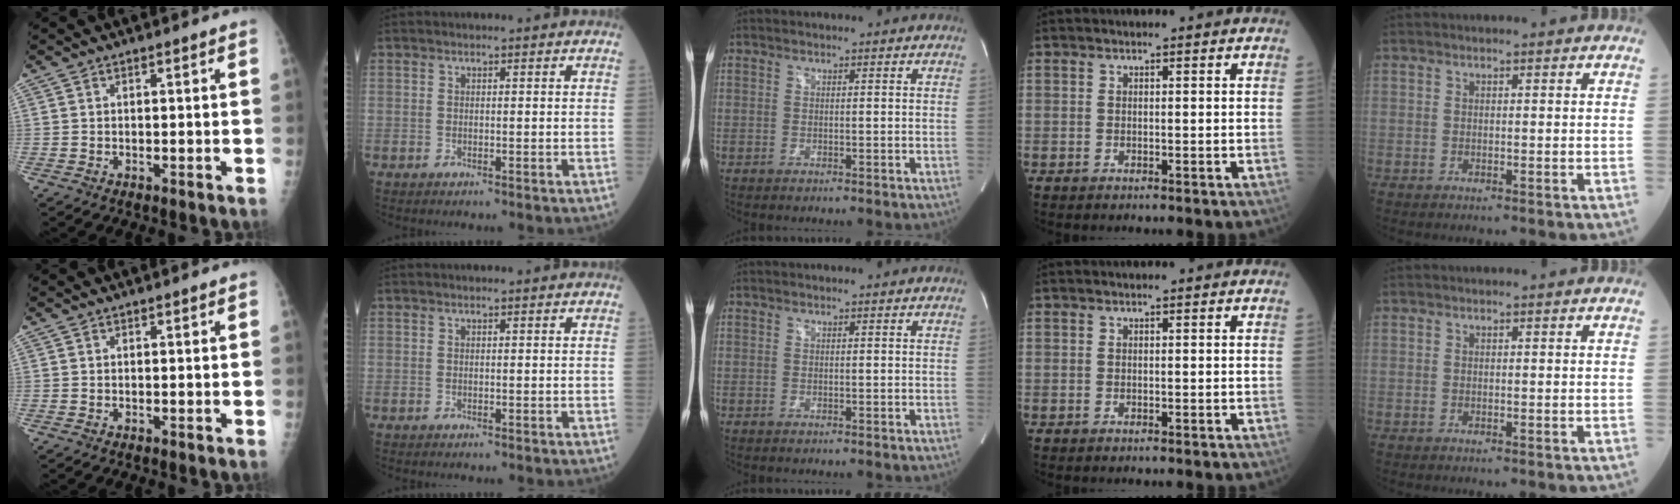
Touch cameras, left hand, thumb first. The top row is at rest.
{}